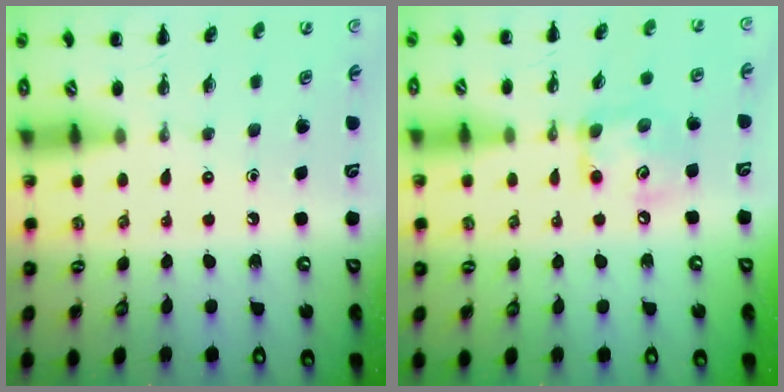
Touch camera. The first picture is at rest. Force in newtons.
{"total": 9.4, "press": 9.4, "slide": 0.4}